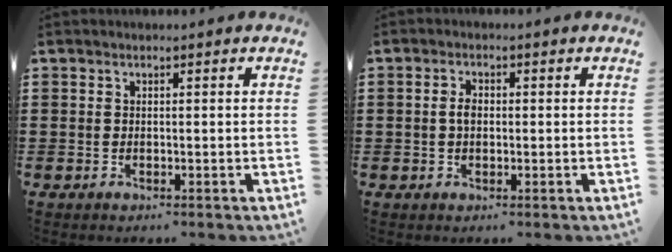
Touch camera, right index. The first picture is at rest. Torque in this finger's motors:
{"motor_torque": [0.65, 0.56, 0.30, 0.08]}